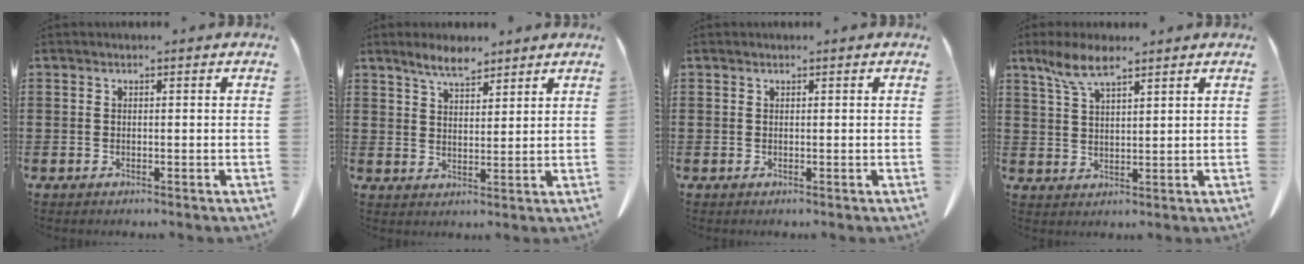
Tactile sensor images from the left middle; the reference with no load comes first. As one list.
[{"total": 5.1, "force": [4.2, 1.5, 2.3], "torque": [-0.055, -0.006, 0.079]}, {"total": 0.0}, {"total": 5.8, "force": [3.9, 1.4, 4.1], "torque": [-0.088, -0.002, 0.071]}]